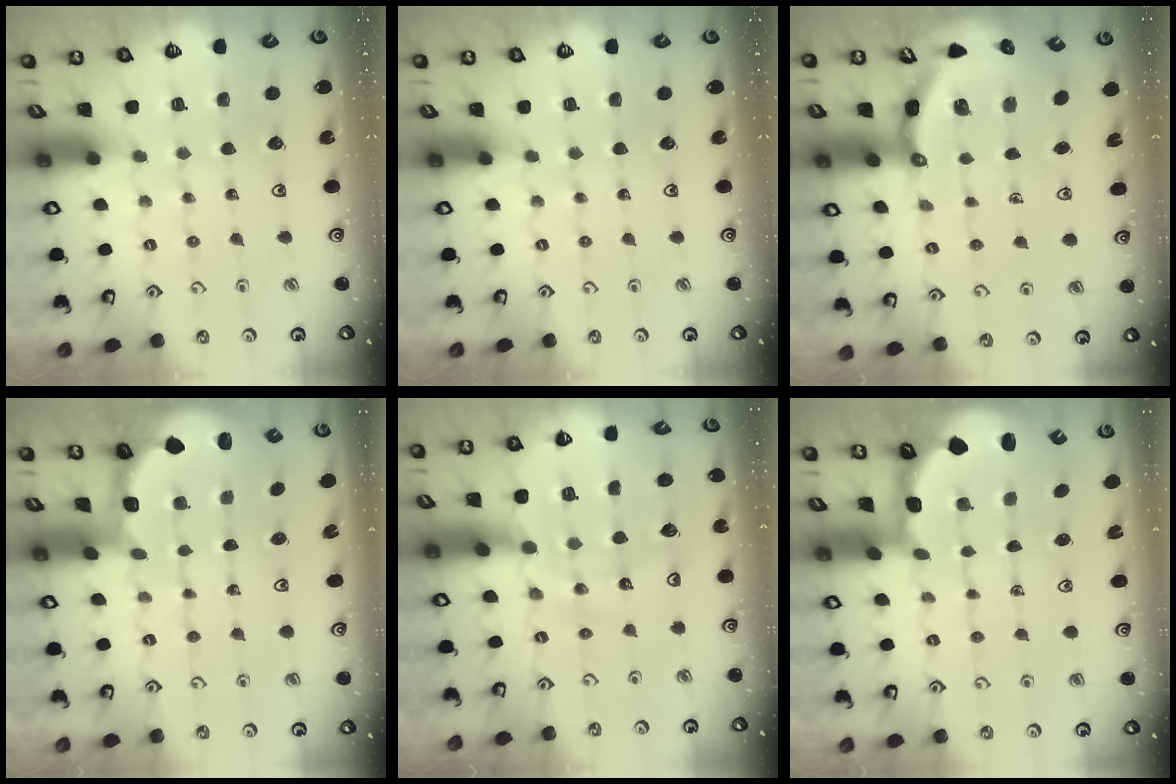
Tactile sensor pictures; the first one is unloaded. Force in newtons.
{"total": 0.0}
{"total": 5.6, "press": 5.4, "slide": 1.6}
{"total": 1.8, "press": 1.6, "slide": 0.8}
{"total": 12.7, "press": 12.6, "slide": 1.6}
{"total": 2.2, "press": 1.9, "slide": 1.1}